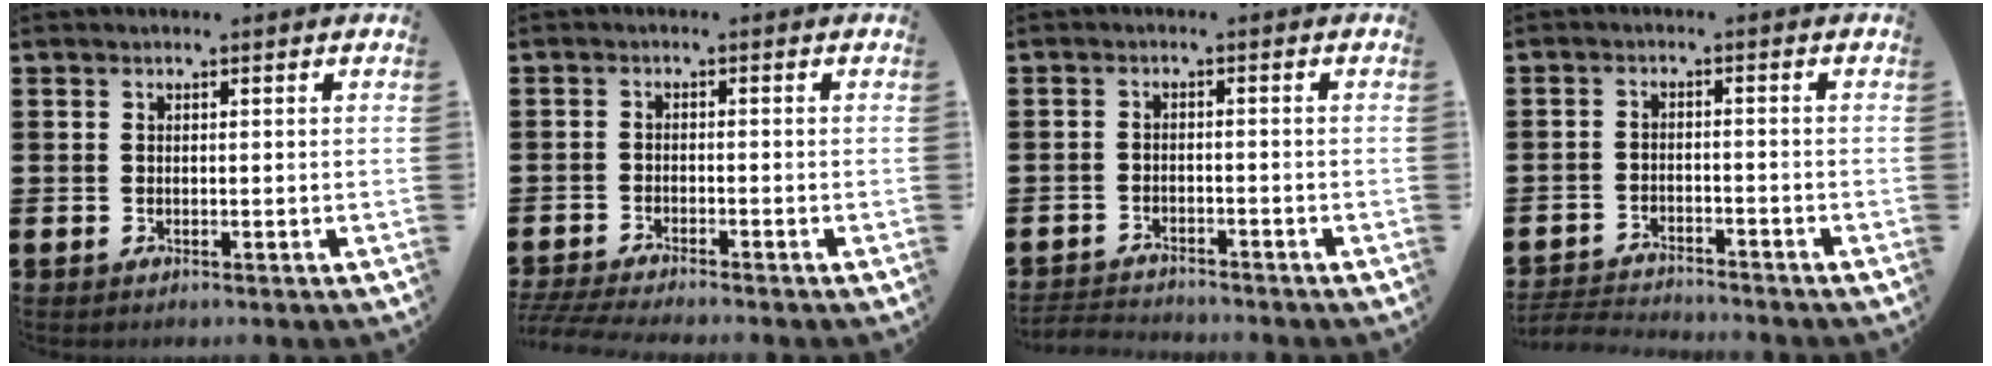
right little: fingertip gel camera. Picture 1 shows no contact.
{"total": 2.4, "force": [-2.3, -0.1, 0.9], "torque": [-0.020, -0.004, -0.046]}
{"total": 2.1, "force": [-2.1, 0.0, -0.2], "torque": [-0.003, 0.002, -0.047]}
{"total": 2.7, "force": [-2.7, 0.0, -0.1], "torque": [-0.004, 0.001, -0.060]}